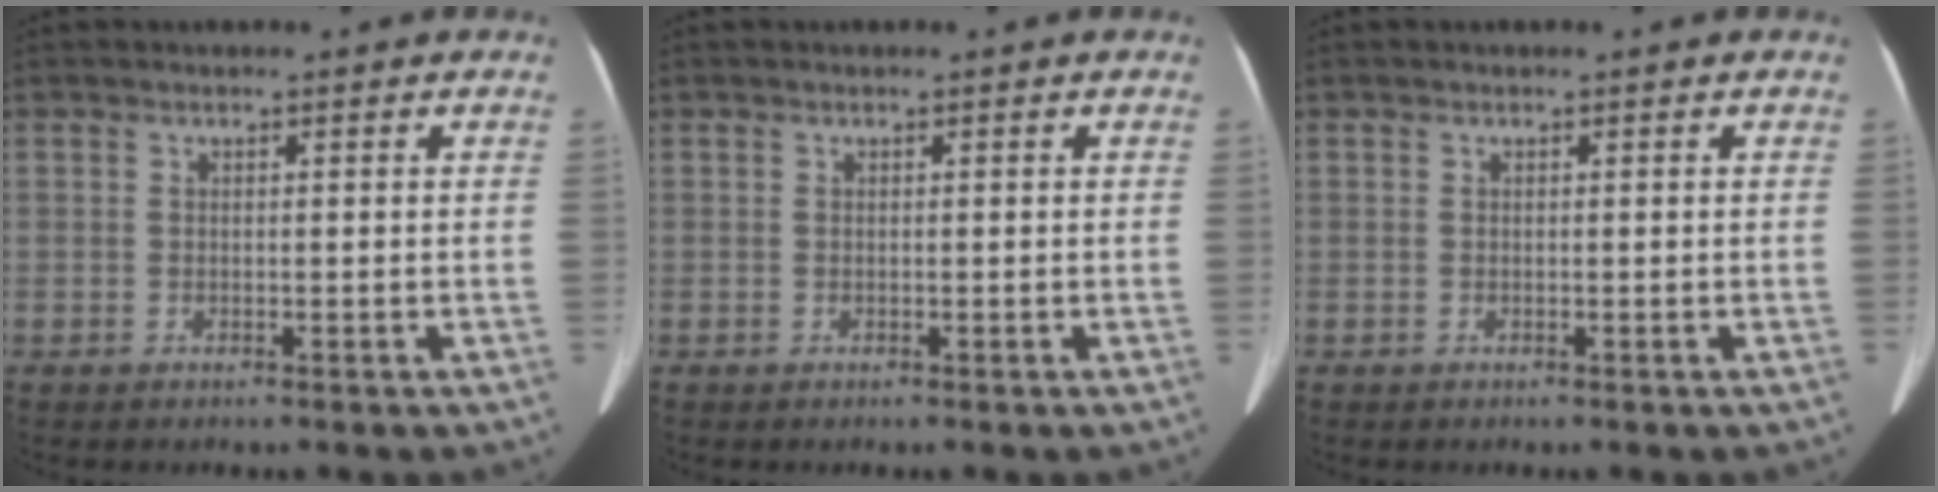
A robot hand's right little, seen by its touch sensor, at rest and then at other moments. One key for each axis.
{"total": 0.0}
{"total": 0.0}